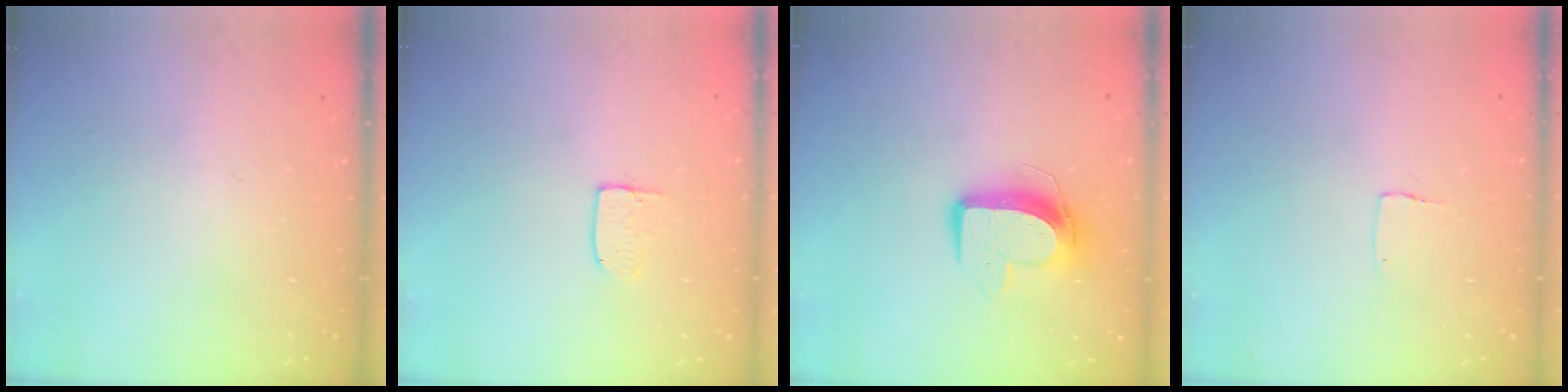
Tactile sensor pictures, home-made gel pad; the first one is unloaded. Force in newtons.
{"total": 3.6, "press": 3.5, "slide": 0.2}
{"total": 10.6, "press": 10.6, "slide": 0.2}
{"total": 3.8, "press": 3.8, "slide": 0.1}